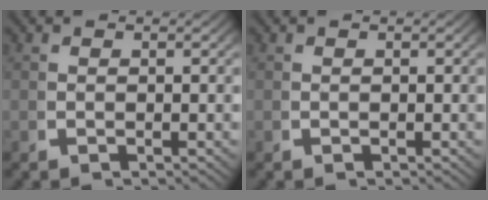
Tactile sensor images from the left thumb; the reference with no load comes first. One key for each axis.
{"total": 0.0}